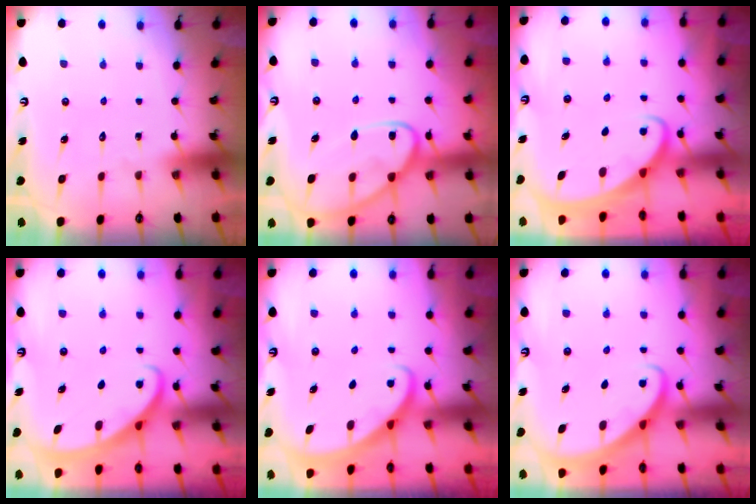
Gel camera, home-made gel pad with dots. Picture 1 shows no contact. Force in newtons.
{"total": 12.1, "press": 12.0, "slide": 1.2}
{"total": 2.1, "press": 2.1, "slide": 0.2}
{"total": 3.0, "press": 3.0, "slide": 0.1}
{"total": 2.7, "press": 2.7, "slide": 0.1}
{"total": 2.7, "press": 2.7, "slide": 0.2}